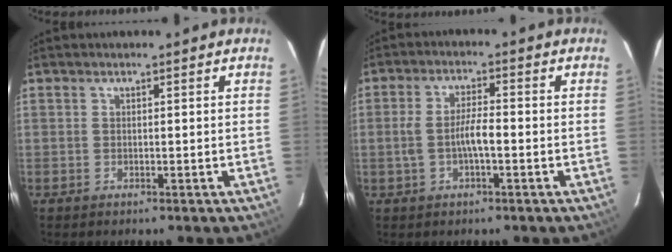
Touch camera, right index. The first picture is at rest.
{"total": 5.1, "force": [-1.3, 1.2, 4.8], "torque": [-0.094, 0.006, -0.022]}